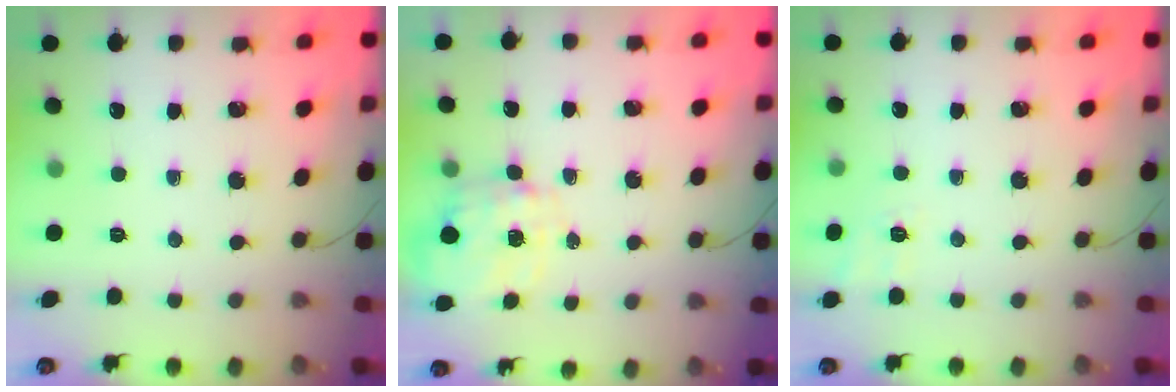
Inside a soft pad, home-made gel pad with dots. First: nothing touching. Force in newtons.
{"total": 2.5, "press": 2.3, "slide": 1.0}
{"total": 3.3, "press": 2.6, "slide": 2.2}